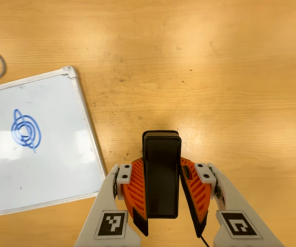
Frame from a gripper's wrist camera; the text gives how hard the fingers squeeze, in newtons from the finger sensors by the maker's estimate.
{"total": 5.7, "left": 4.4, "right": 7.1}